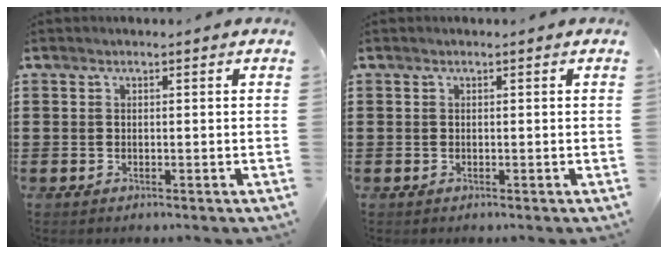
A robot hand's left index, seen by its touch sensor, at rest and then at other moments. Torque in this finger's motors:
{"motor_torque": [0.00, 0.00, 0.00, 0.00]}